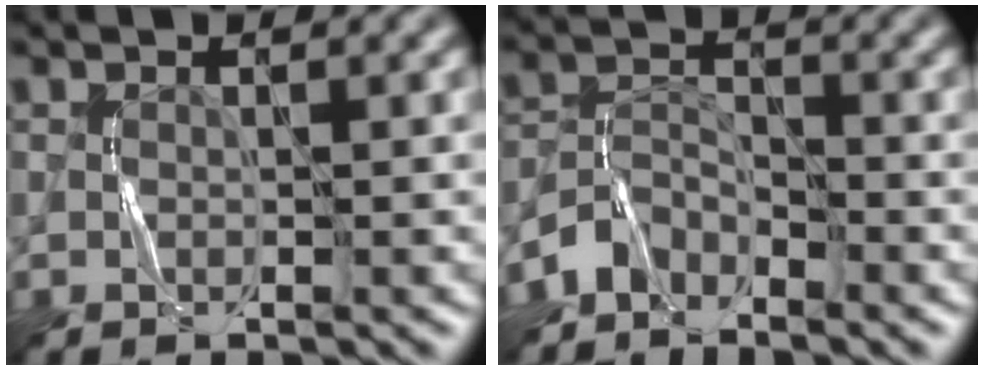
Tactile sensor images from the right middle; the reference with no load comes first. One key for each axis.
{"total": 3.0, "fx": -2.6, "fy": 1.2, "fz": 0.7, "tx": -0.013, "ty": 0.008, "tz": -0.063}